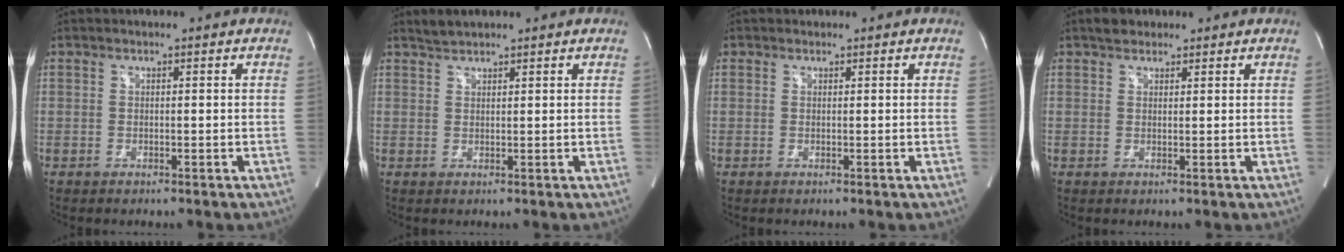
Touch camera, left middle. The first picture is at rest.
{"total": 1.9, "force": [1.9, 0.4, 0.4], "torque": [-0.017, 0.007, 0.039]}
{"total": 0.6, "force": [0.4, 0.4, 0.0], "torque": [0.000, -0.002, 0.006]}
{"total": 2.4, "force": [1.8, 1.4, 0.6], "torque": [-0.015, 0.012, 0.028]}